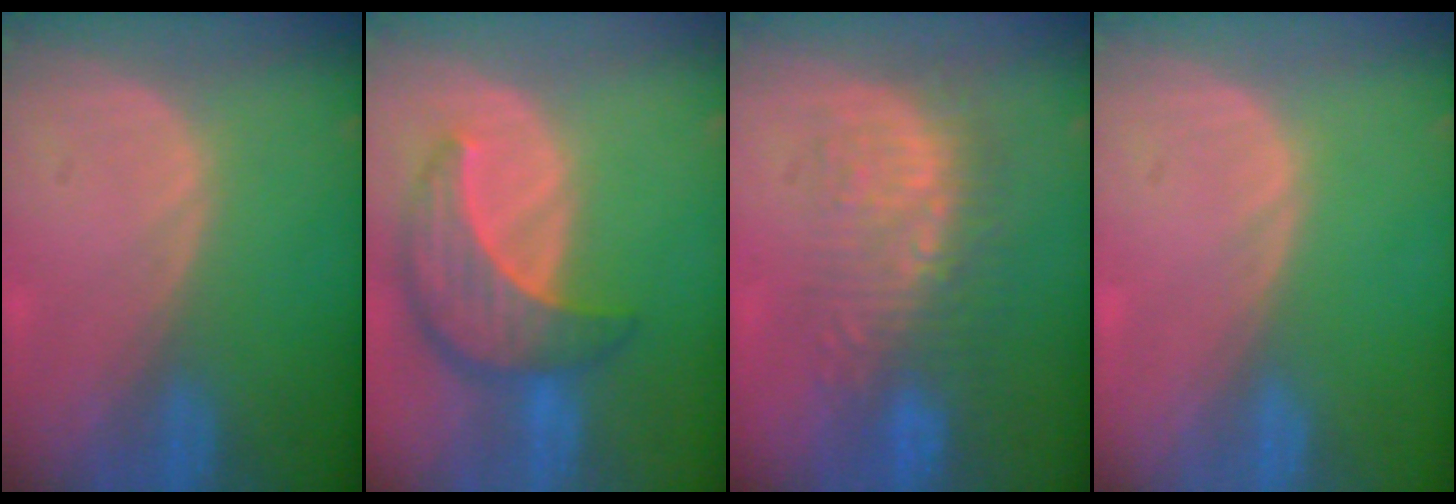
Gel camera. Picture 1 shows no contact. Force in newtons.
{"total": 8.6, "press": 7.8, "slide": 3.8}
{"total": 8.8, "press": 8.4, "slide": 2.5}
{"total": 0.0}